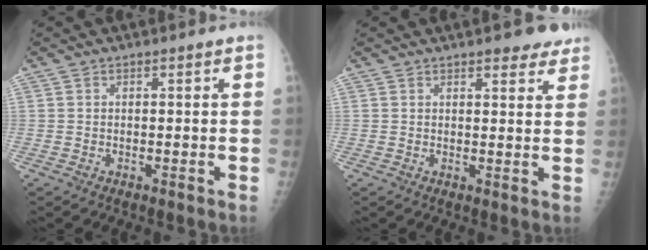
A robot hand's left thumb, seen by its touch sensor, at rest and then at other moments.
{"total": 5.5, "force": [4.2, 1.9, 3.0], "torque": [-0.011, -0.014, 0.047]}